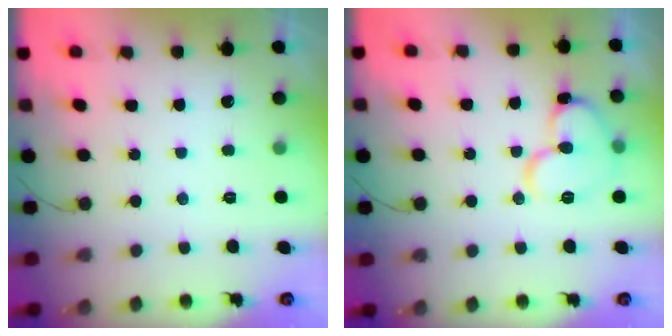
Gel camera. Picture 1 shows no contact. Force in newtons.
{"total": 12.5, "press": 12.4, "slide": 1.9}